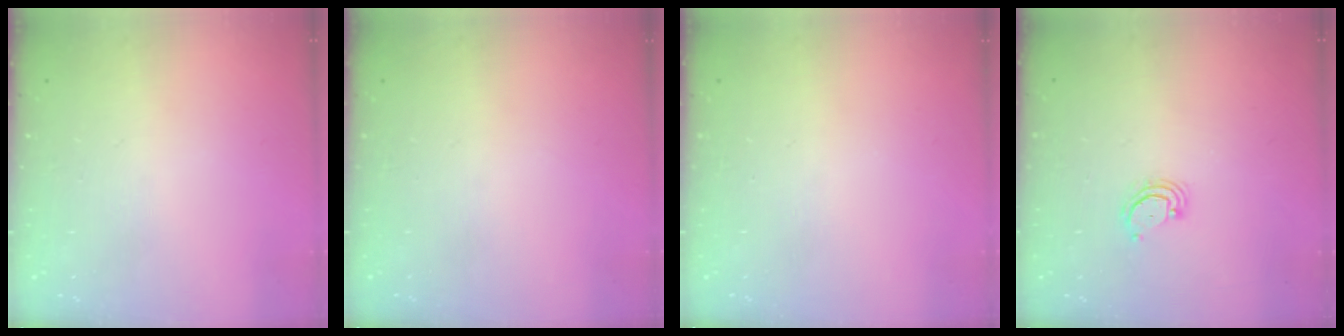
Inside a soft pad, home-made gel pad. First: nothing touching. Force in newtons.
{"total": 0.0}
{"total": 0.0}
{"total": 3.1, "press": 3.1, "slide": 0.5}